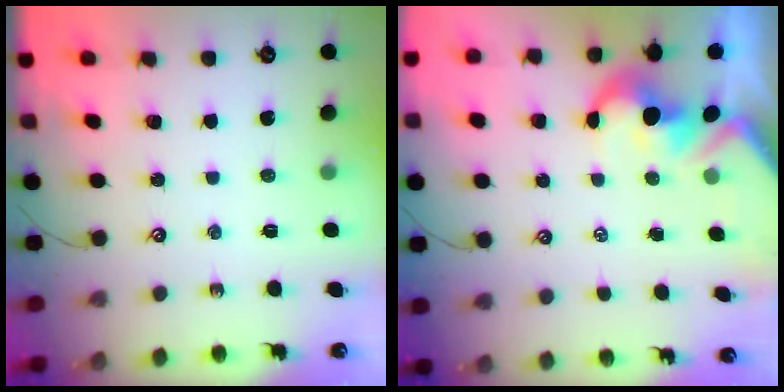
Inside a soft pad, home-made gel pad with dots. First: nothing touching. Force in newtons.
{"total": 2.4, "press": 2.1, "slide": 1.1}